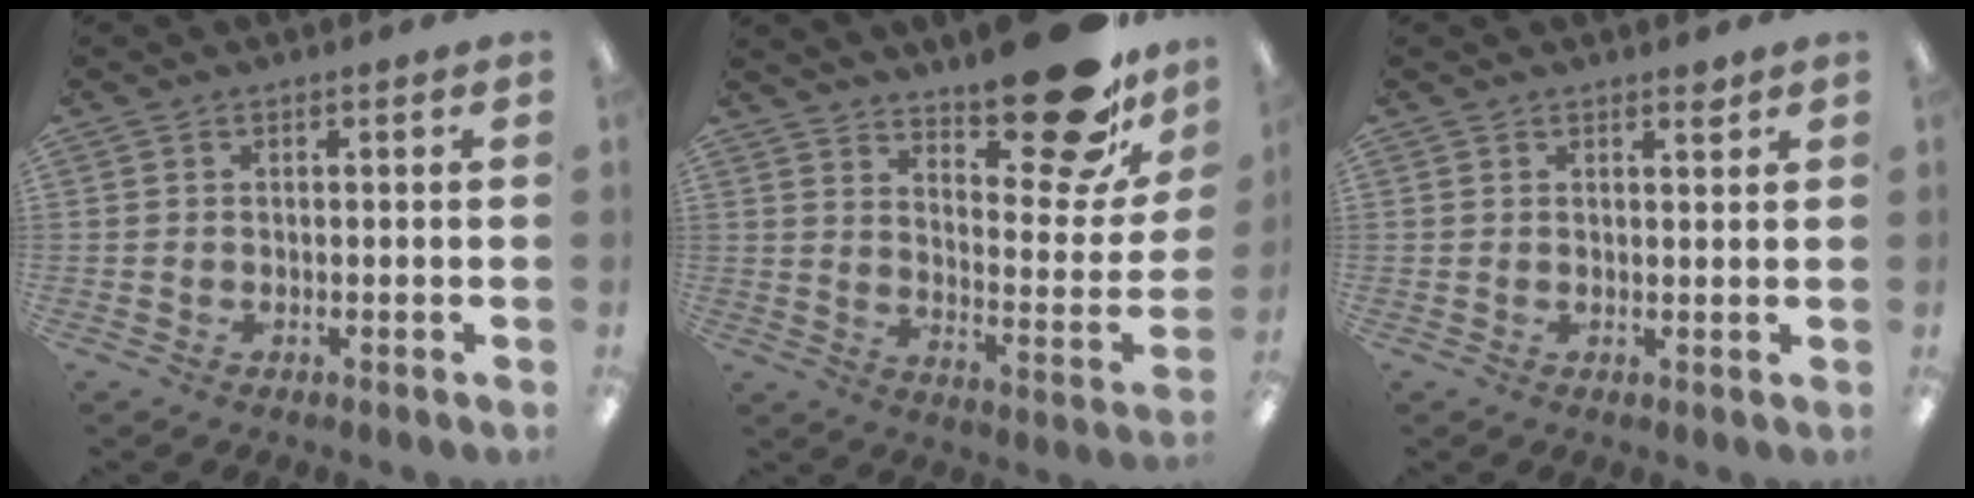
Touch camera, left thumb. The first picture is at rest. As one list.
[{"total": 22.5, "force": [16.5, 7.3, 13.5], "torque": [-0.167, -0.120, 0.266]}, {"total": 1.9, "force": [1.6, 0.3, 1.0], "torque": [-0.006, -0.008, 0.024]}]